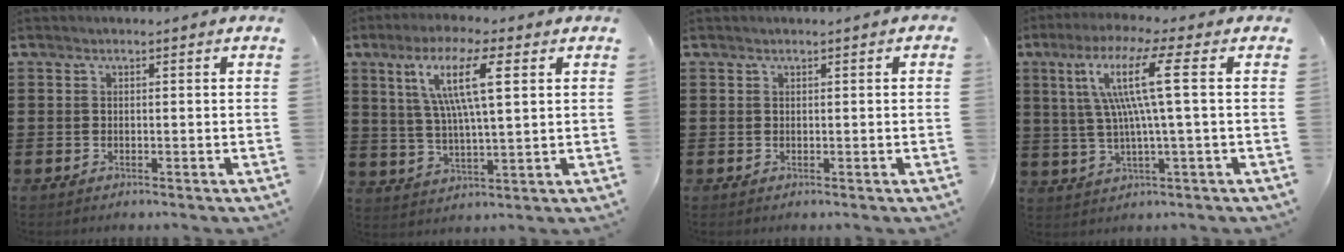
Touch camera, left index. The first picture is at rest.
{"total": 11.1, "force": [4.6, 2.5, 9.8], "torque": [-0.200, 0.010, 0.077]}
{"total": 0.0}
{"total": 10.7, "force": [2.3, 0.3, 10.5], "torque": [-0.223, -0.004, 0.025]}